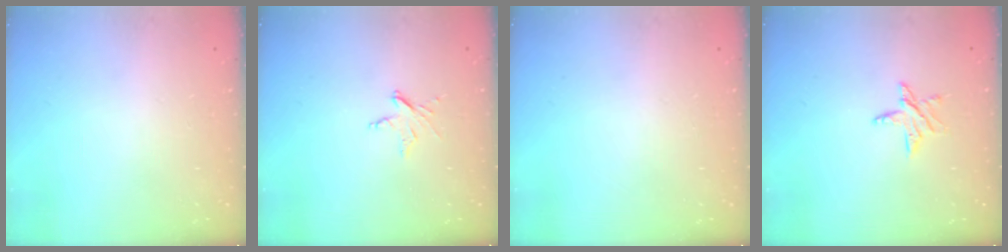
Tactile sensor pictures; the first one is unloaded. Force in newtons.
{"total": 3.6, "press": 3.6, "slide": 0.3}
{"total": 0.0}
{"total": 5.9, "press": 5.9, "slide": 0.4}